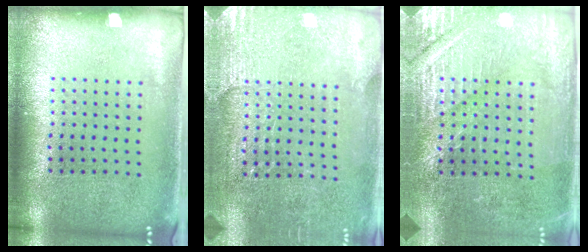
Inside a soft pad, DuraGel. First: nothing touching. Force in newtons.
{"total": 2.9, "press": 2.9, "slide": 0.5}
{"total": 3.2, "press": 3.2, "slide": 0.4}